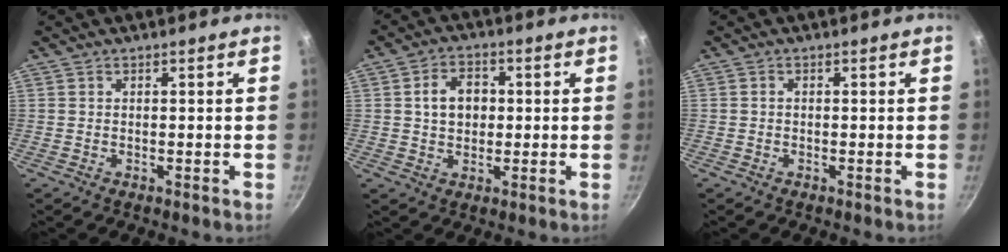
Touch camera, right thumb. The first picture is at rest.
{"total": 7.0, "force": [0.8, 5.2, 4.5], "torque": [-0.052, 0.011, 0.009]}
{"total": 0.5, "force": [-0.1, 0.4, 0.3], "torque": [-0.005, 0.004, -0.002]}